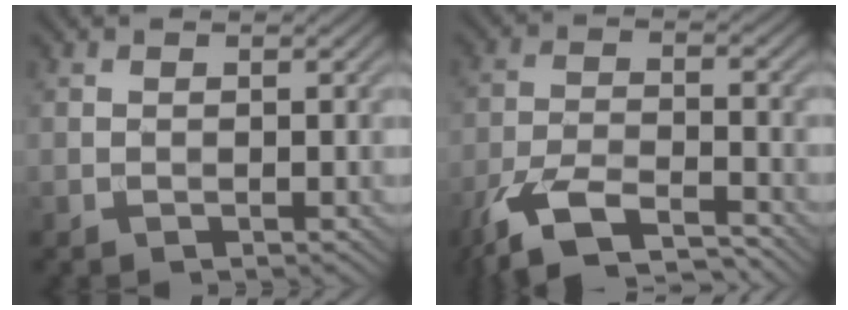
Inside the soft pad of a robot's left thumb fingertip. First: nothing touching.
{"total": 9.1, "force": [-6.8, 2.6, 5.5], "torque": [-0.116, -0.010, -0.135]}